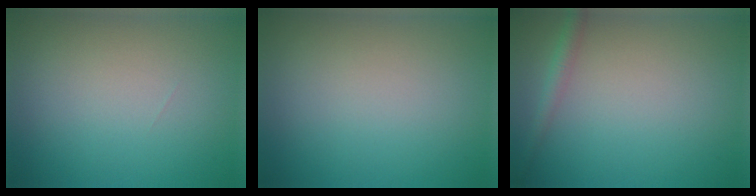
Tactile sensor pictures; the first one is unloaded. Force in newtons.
{"total": 0.0}
{"total": 1.6, "press": 1.6, "slide": 0.1}